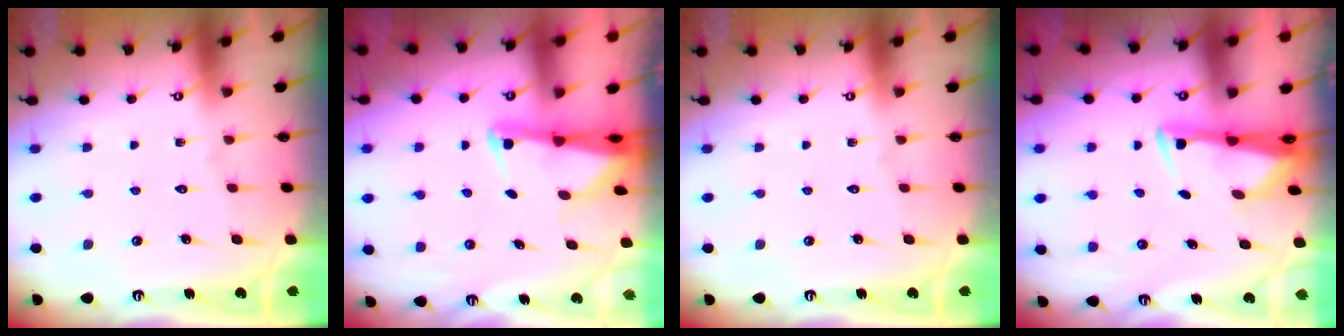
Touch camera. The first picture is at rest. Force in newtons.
{"total": 2.5, "press": 2.4, "slide": 0.5}
{"total": 0.0}
{"total": 3.0, "press": 2.8, "slide": 0.9}